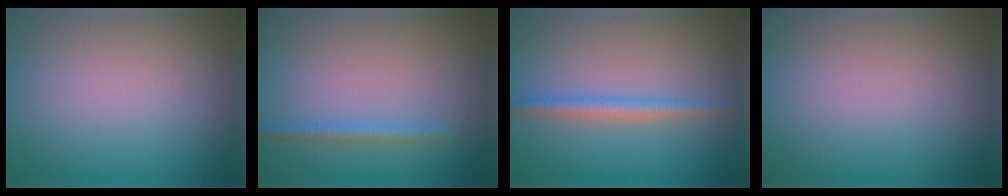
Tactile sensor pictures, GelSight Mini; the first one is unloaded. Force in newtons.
{"total": 1.5, "press": 1.5, "slide": 0.2}
{"total": 2.2, "press": 2.2, "slide": 0.1}
{"total": 0.0}